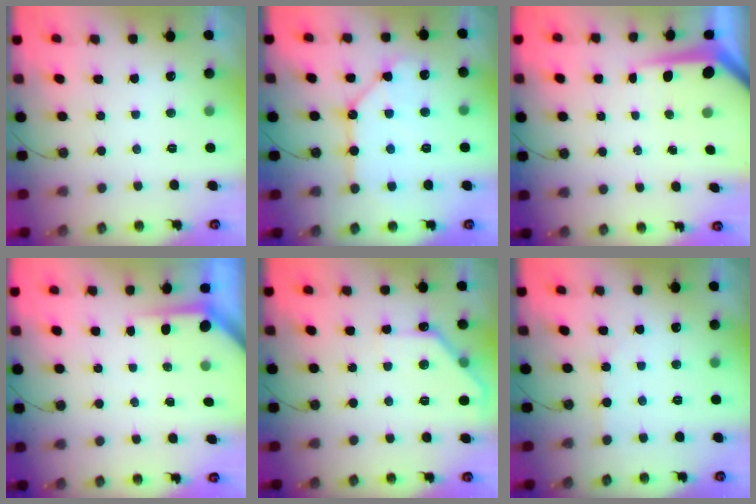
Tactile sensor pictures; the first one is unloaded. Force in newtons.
{"total": 10.8, "press": 10.8, "slide": 1.1}
{"total": 6.4, "press": 6.4, "slide": 0.7}
{"total": 3.6, "press": 3.6, "slide": 0.3}
{"total": 9.8, "press": 9.8, "slide": 0.3}
{"total": 3.5, "press": 3.4, "slide": 0.5}